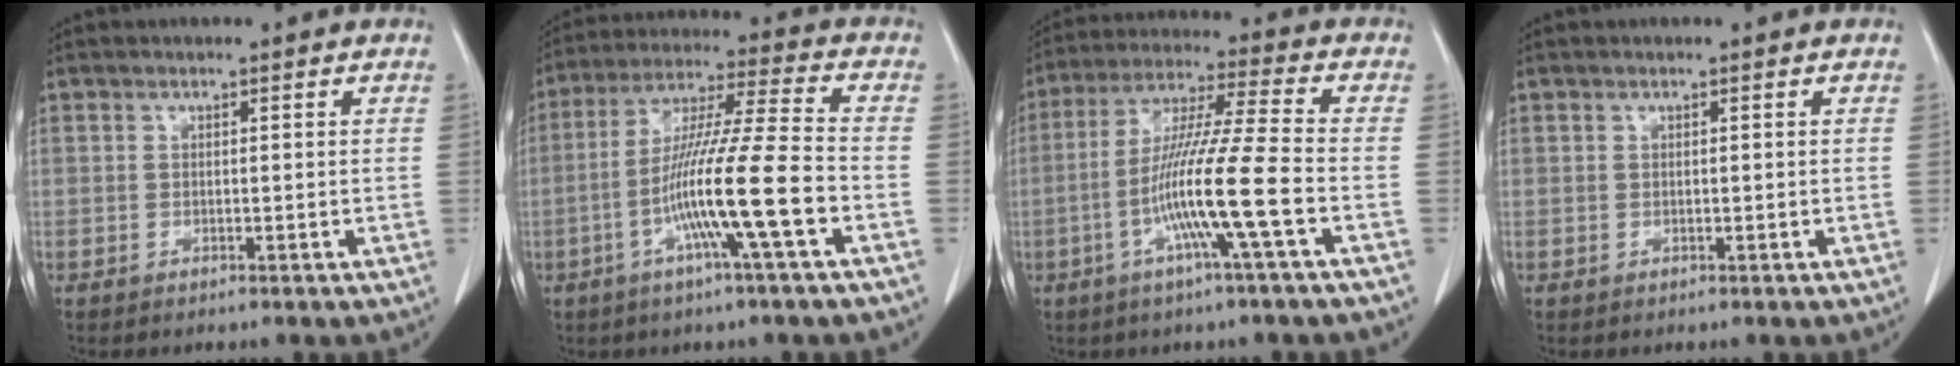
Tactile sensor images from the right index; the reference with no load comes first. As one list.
[{"total": 14.9, "force": [-4.9, -0.6, 14.0], "torque": [-0.264, -0.004, -0.094]}, {"total": 13.6, "force": [-4.3, -0.9, 12.8], "torque": [-0.248, -0.006, -0.087]}, {"total": 0.0}]